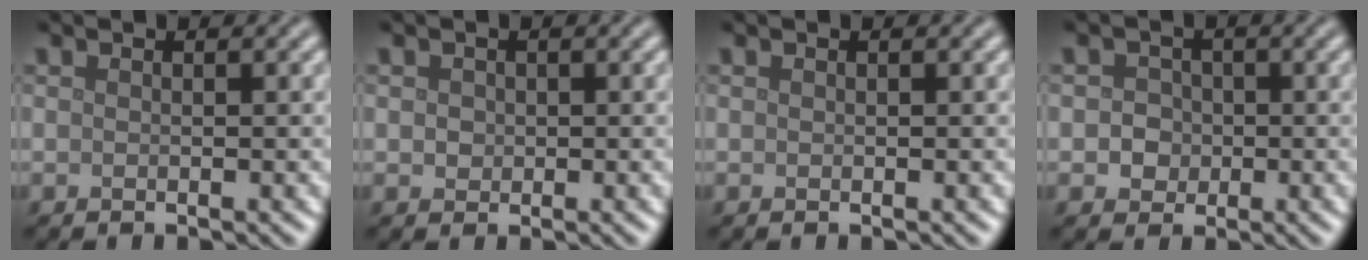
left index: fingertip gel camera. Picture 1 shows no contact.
{"total": 1.1, "force": [0.2, 1.0, 0.4], "torque": [-0.002, -0.002, 0.004]}
{"total": 0.0}
{"total": 2.5, "force": [0.0, 2.3, 0.9], "torque": [0.005, 0.007, -0.015]}